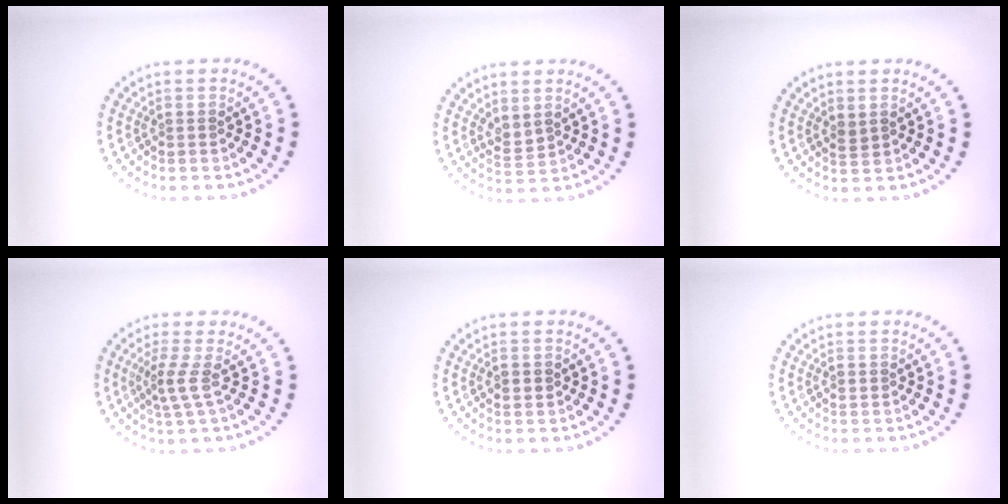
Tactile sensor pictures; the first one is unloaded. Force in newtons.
{"total": 1.3, "press": 1.1, "slide": 0.7}
{"total": 0.9, "press": 0.7, "slide": 0.5}
{"total": 2.1, "press": 1.5, "slide": 1.5}
{"total": 1.2, "press": 1.1, "slide": 0.3}
{"total": 0.7, "press": 0.7, "slide": 0.1}